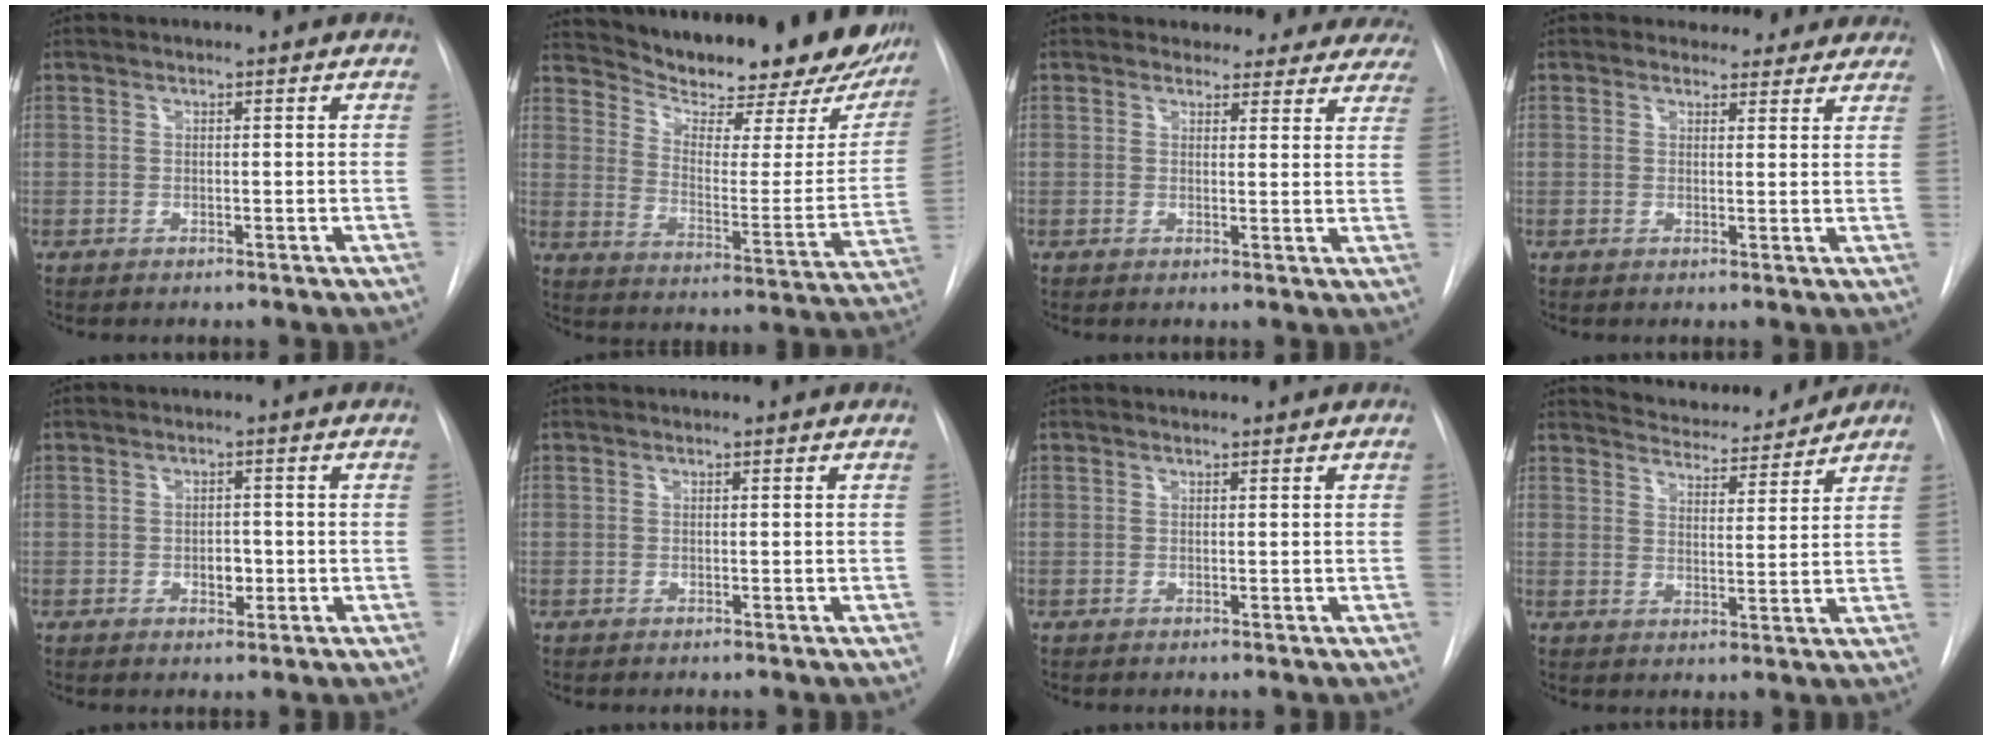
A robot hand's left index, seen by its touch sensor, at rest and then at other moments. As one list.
[{"total": 26.4, "force": [22.6, 6.5, 11.9], "torque": [-0.183, -0.066, 0.289]}, {"total": 12.1, "force": [11.0, 5.0, 1.0], "torque": [0.026, -0.023, 0.095]}, {"total": 7.1, "force": [6.2, 3.4, 0.3], "torque": [0.030, -0.002, 0.047]}, {"total": 2.4, "force": [-1.3, 1.4, 1.5], "torque": [-0.020, -0.003, -0.016]}, {"total": 0.0}, {"total": 0.0}, {"total": 9.5, "force": [9.0, 2.1, 2.0], "torque": [-0.029, -0.002, 0.125]}]